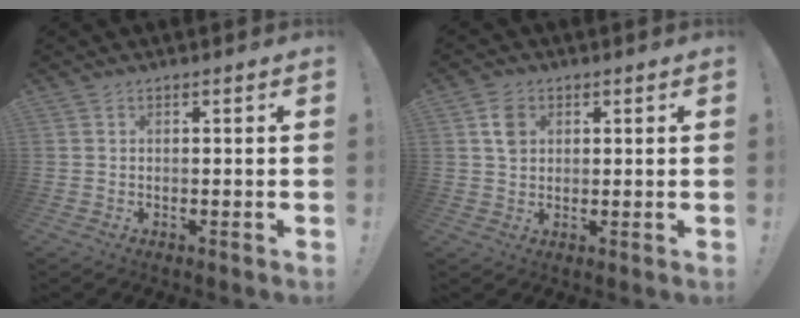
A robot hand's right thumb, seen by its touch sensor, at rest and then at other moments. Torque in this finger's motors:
{"motor_torque": [0.38, 0.33, 0.12, -0.18, -0.01]}